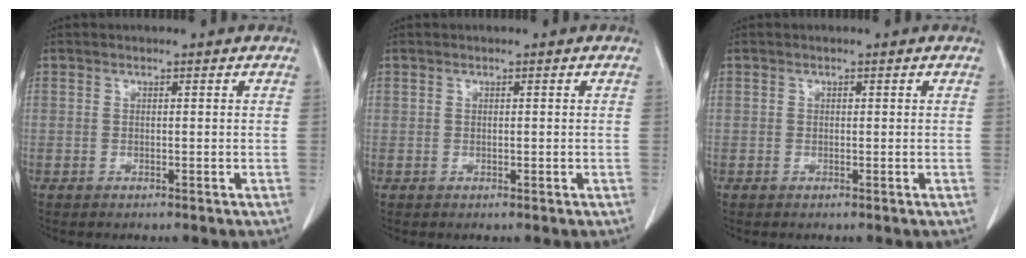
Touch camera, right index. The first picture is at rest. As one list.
[{"total": 0.0}, {"total": 0.0}]